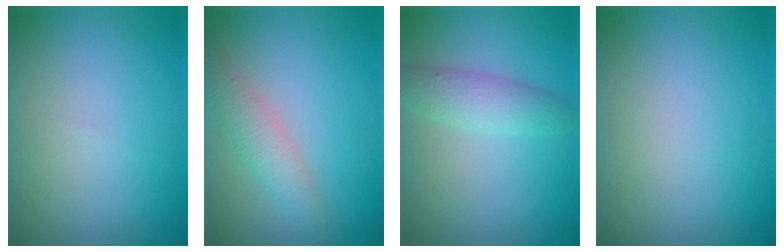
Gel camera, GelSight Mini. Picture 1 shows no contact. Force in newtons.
{"total": 3.0, "press": 3.0, "slide": 0.1}
{"total": 3.1, "press": 3.1, "slide": 0.1}
{"total": 0.0}